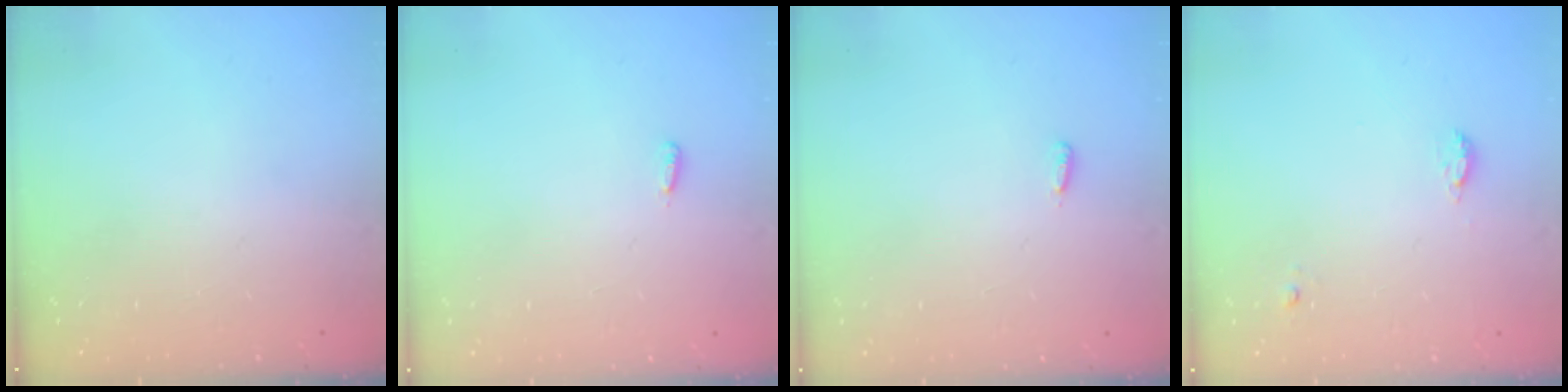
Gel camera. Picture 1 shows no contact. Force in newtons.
{"total": 2.7, "press": 2.6, "slide": 0.9}
{"total": 2.7, "press": 2.6, "slide": 0.9}
{"total": 5.3, "press": 5.0, "slide": 1.7}